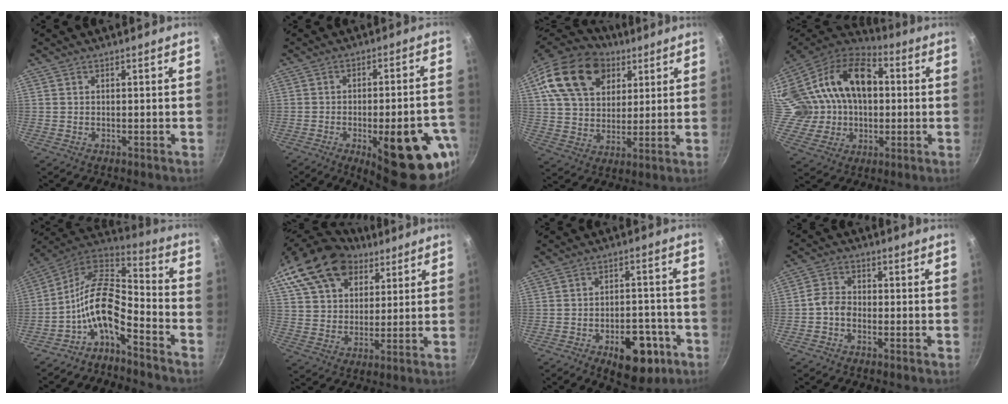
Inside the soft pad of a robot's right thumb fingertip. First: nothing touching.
{"total": 21.4, "force": [-8.7, 7.2, 18.2], "torque": [-0.191, 0.021, -0.106]}
{"total": 21.1, "force": [8.9, 15.1, 11.7], "torque": [-0.191, 0.005, 0.157]}
{"total": 26.1, "force": [3.5, 19.8, 16.7], "torque": [-0.335, 0.048, 0.064]}
{"total": 13.3, "force": [-6.8, 5.6, 9.9], "torque": [-0.187, 0.077, -0.145]}
{"total": 21.2, "force": [11.5, 14.3, 10.5], "torque": [-0.200, 0.011, 0.208]}
{"total": 12.6, "force": [-5.6, 7.0, 8.9], "torque": [-0.075, 0.033, -0.064]}
{"total": 3.9, "force": [-1.5, 3.0, 2.1], "torque": [-0.033, 0.021, -0.037]}